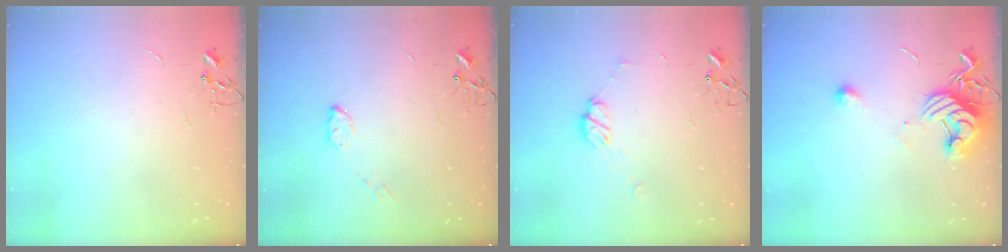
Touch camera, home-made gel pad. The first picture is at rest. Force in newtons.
{"total": 4.5, "press": 4.5, "slide": 0.2}
{"total": 7.1, "press": 7.1, "slide": 0.6}
{"total": 11.5, "press": 11.5, "slide": 0.6}